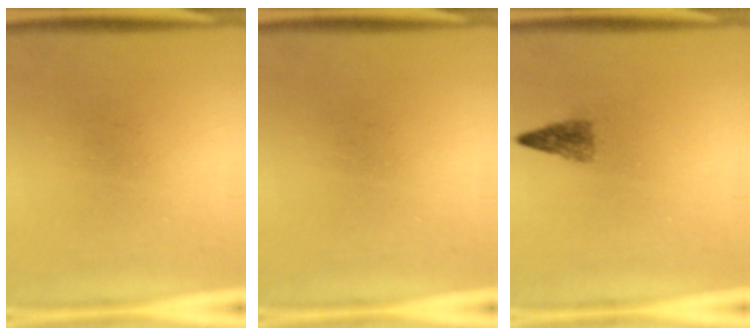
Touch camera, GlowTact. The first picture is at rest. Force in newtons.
{"total": 0.0}
{"total": 2.2}